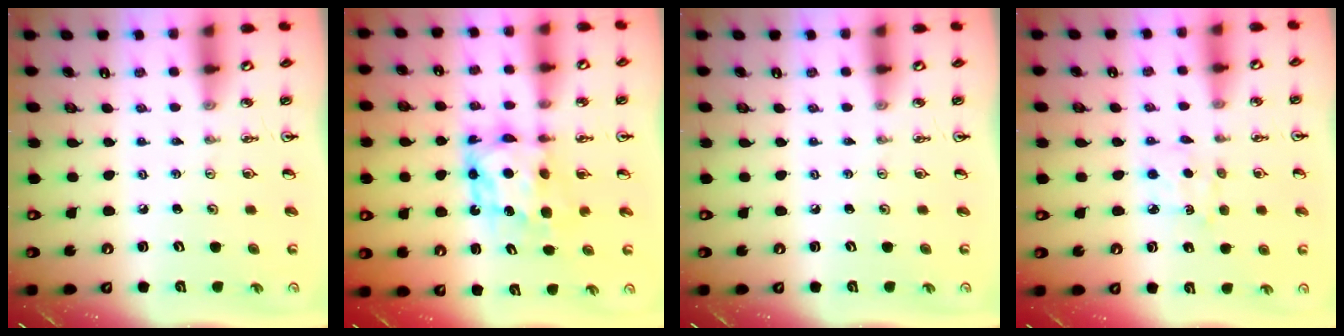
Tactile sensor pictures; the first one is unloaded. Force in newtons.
{"total": 6.7, "press": 6.7, "slide": 1.0}
{"total": 0.0}
{"total": 5.4, "press": 5.4, "slide": 0.6}